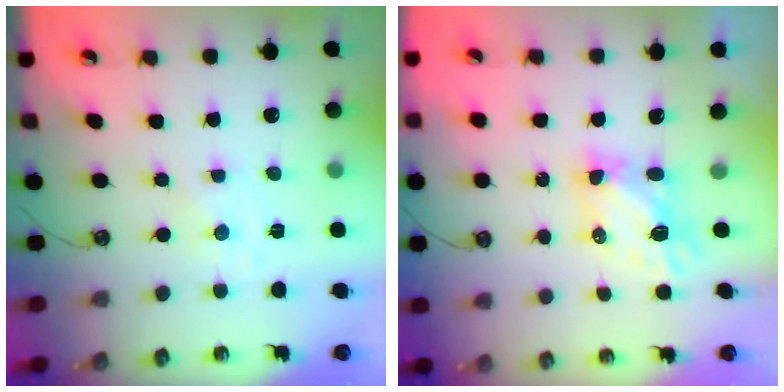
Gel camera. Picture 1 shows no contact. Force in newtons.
{"total": 5.6, "press": 5.6, "slide": 0.1}